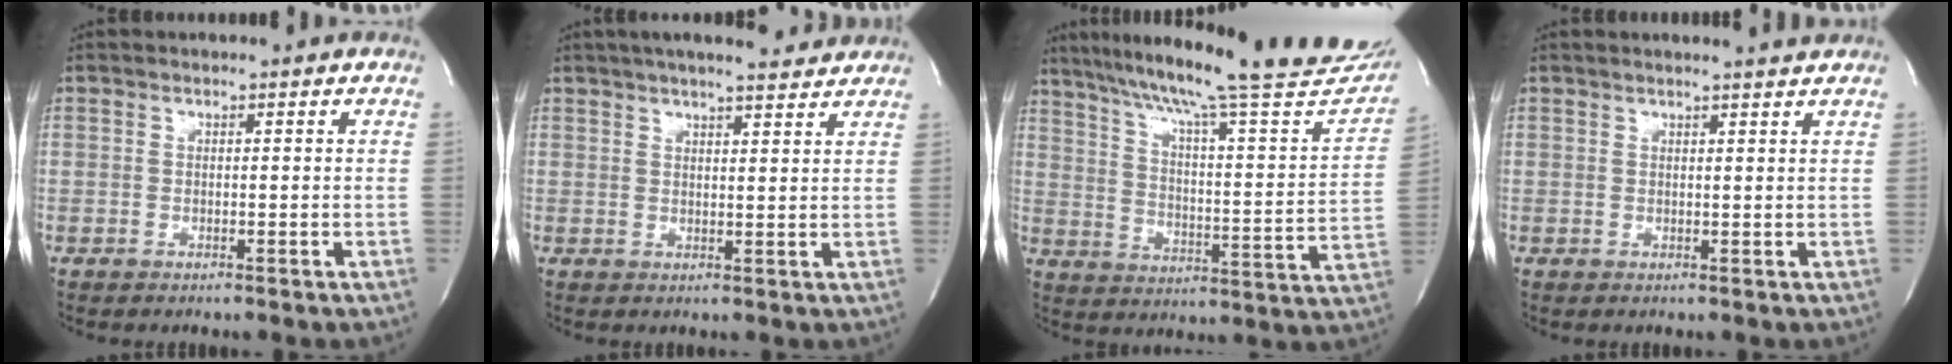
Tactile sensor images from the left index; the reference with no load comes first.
{"total": 9.9, "force": [8.6, 1.7, 4.7], "torque": [-0.071, 0.013, 0.110]}
{"total": 30.0, "force": [25.6, 2.7, 15.4], "torque": [-0.249, -0.053, 0.336]}
{"total": 3.6, "force": [3.3, -0.6, 1.2], "torque": [-0.021, 0.001, 0.036]}